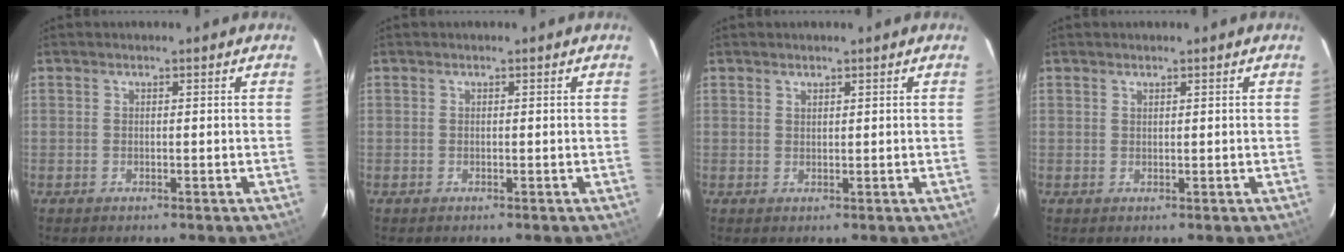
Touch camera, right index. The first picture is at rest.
{"total": 0.0}
{"total": 0.8, "force": [0.7, 0.2, 0.2], "torque": [-0.004, 0.001, 0.014]}
{"total": 0.5, "force": [0.5, 0.1, 0.1], "torque": [-0.001, 0.001, 0.010]}